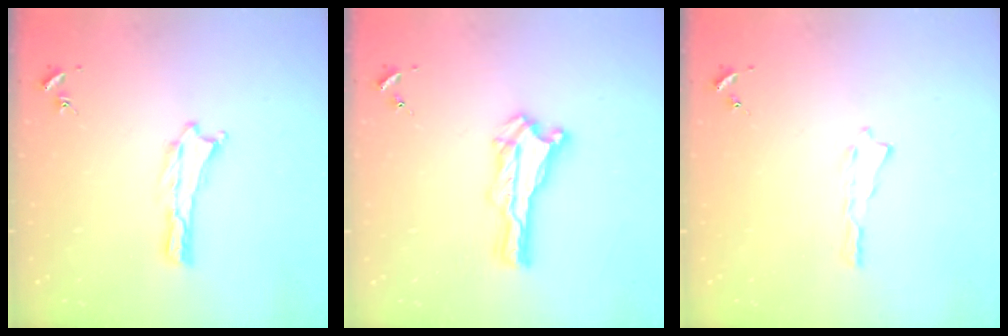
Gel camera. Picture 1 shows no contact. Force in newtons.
{"total": 0.6, "press": 0.5, "slide": 0.2}
{"total": 0.0}